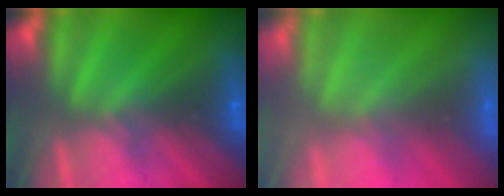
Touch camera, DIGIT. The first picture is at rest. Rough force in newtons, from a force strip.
{"total": 6.9}